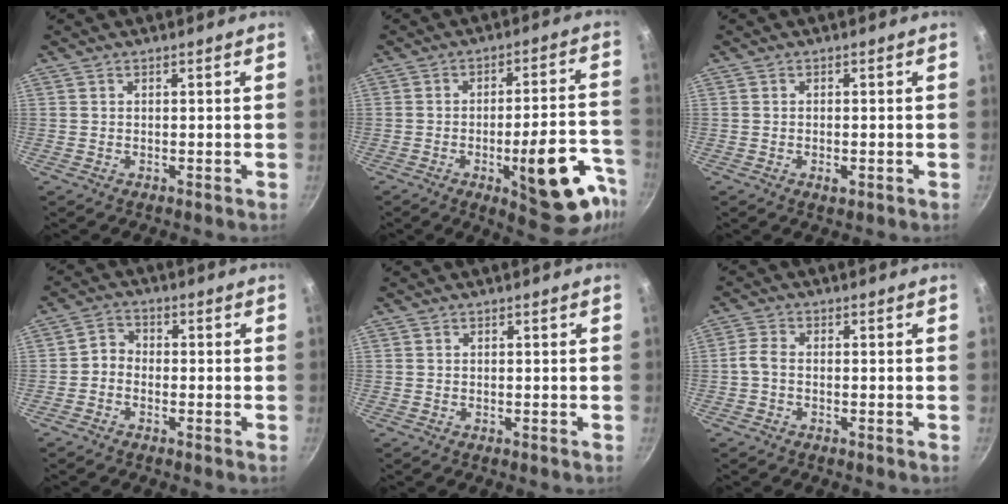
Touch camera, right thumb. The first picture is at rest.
{"total": 18.8, "force": [-8.0, 6.4, 15.7], "torque": [-0.155, 0.037, -0.102]}
{"total": 1.7, "force": [-0.6, 0.8, 1.4], "torque": [-0.025, 0.000, -0.010]}
{"total": 2.8, "force": [-1.2, 2.2, 1.2], "torque": [-0.018, 0.022, -0.033]}
{"total": 0.0}
{"total": 2.5, "force": [-0.9, 1.4, 1.9], "torque": [-0.051, 0.013, -0.026]}